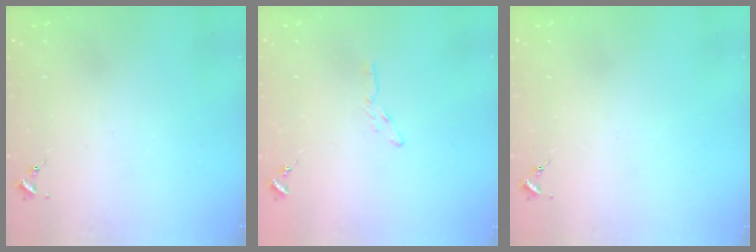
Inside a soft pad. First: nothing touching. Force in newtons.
{"total": 3.4, "press": 3.4, "slide": 0.2}
{"total": 0.0}